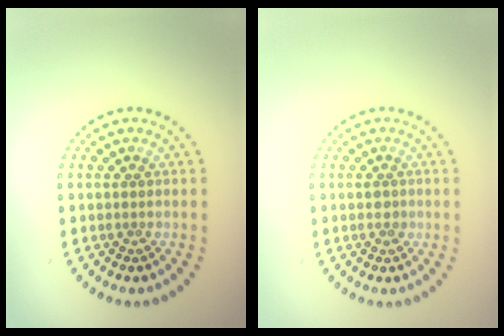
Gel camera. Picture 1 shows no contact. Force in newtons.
{"total": 0.9, "press": 0.9, "slide": 0.2}